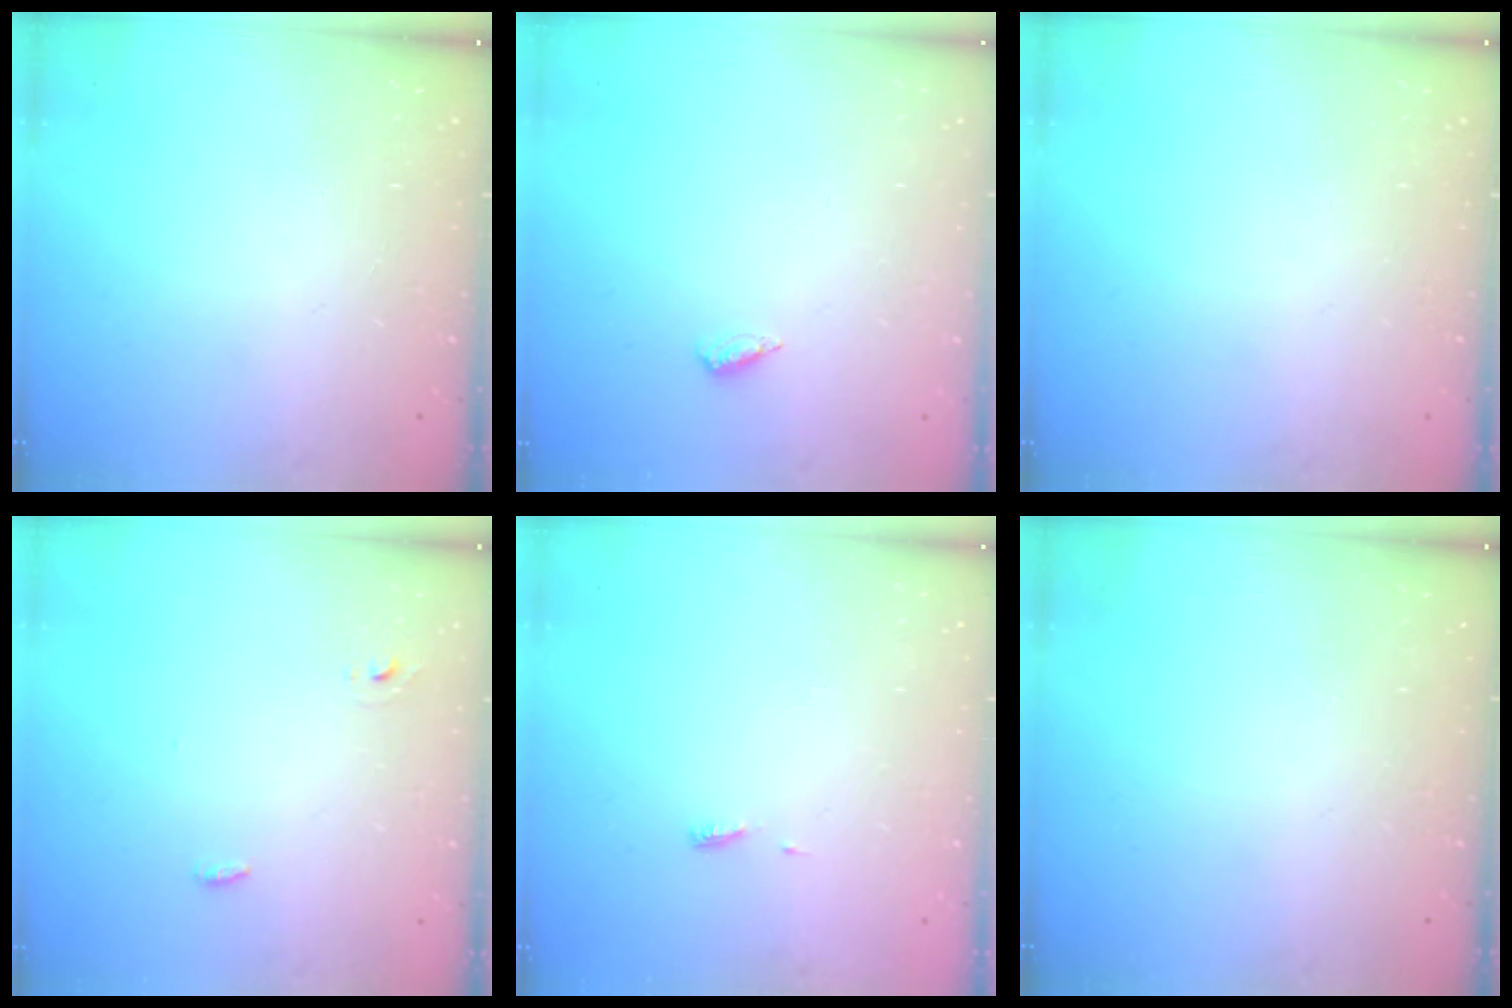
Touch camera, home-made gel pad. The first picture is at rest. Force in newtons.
{"total": 2.6, "press": 2.2, "slide": 1.3}
{"total": 0.0}
{"total": 3.1, "press": 2.8, "slide": 1.2}
{"total": 3.9, "press": 3.9, "slide": 0.6}
{"total": 0.0}